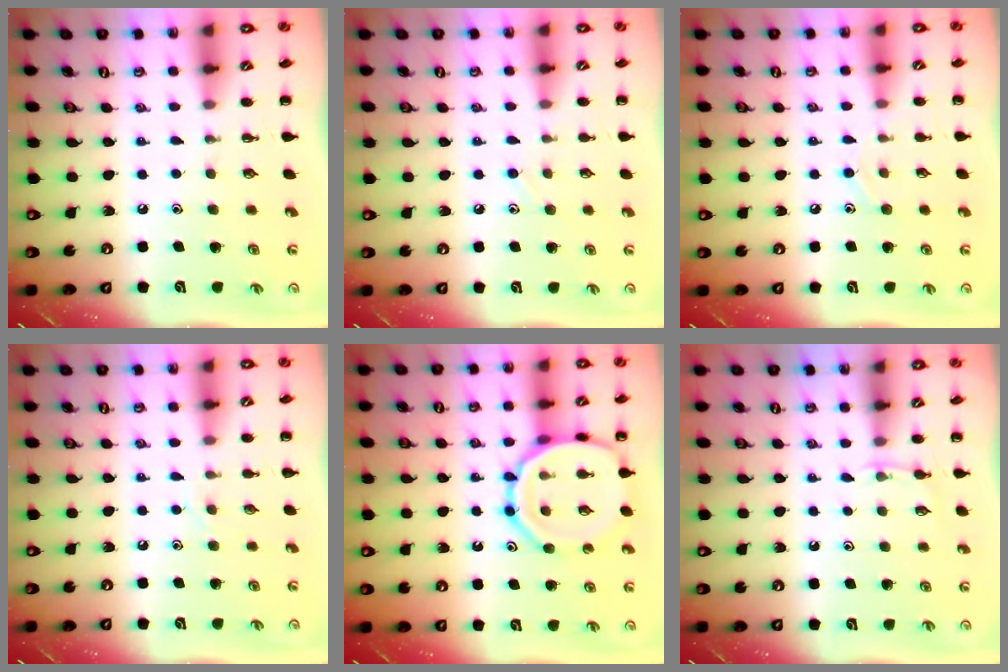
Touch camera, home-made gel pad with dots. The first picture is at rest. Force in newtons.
{"total": 6.5, "press": 6.1, "slide": 2.3}
{"total": 8.3, "press": 7.9, "slide": 2.7}
{"total": 6.2, "press": 6.0, "slide": 1.2}
{"total": 14.7, "press": 14.6, "slide": 1.4}
{"total": 3.3, "press": 3.1, "slide": 1.2}